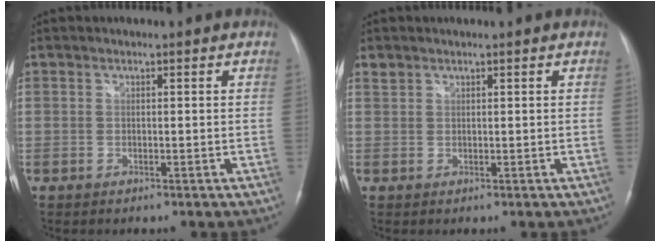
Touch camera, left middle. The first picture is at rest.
{"total": 0.9, "force": [0.9, 0.4, 0.0], "torque": [-0.003, 0.007, 0.018]}